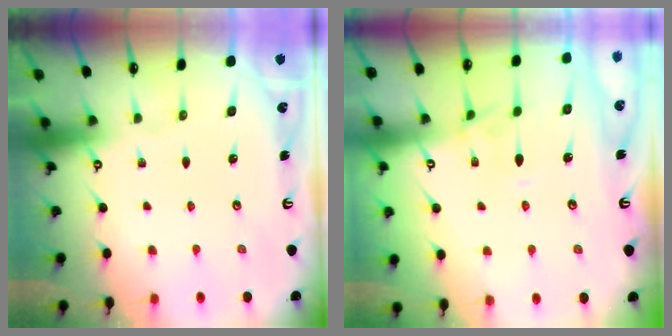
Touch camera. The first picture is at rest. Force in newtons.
{"total": 2.6, "press": 2.5, "slide": 0.6}